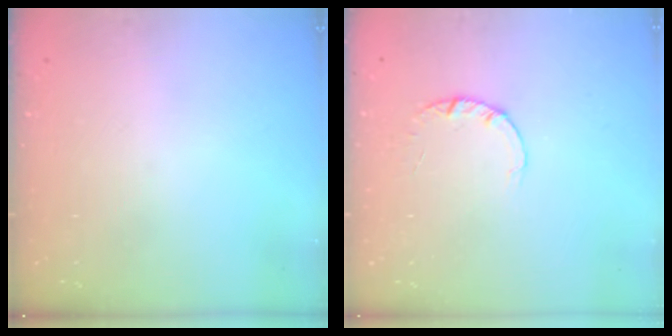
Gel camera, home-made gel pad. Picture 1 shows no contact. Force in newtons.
{"total": 1.8, "press": 1.8, "slide": 0.1}